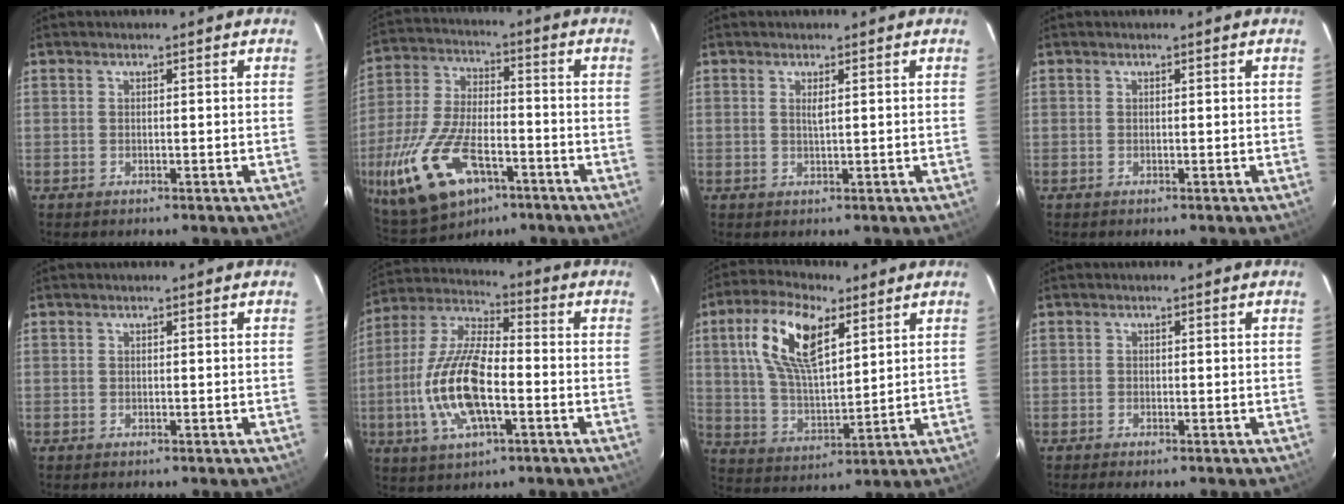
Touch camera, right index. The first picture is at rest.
{"total": 19.4, "force": [-9.2, 9.9, 13.9], "torque": [-0.312, -0.030, -0.159]}
{"total": 1.3, "force": [0.4, 0.1, 1.2], "torque": [-0.022, -0.001, 0.008]}
{"total": 0.0}
{"total": 0.0}
{"total": 15.9, "force": [-3.9, 6.0, 14.2], "torque": [-0.298, -0.002, -0.078]}
{"total": 14.7, "force": [6.2, 6.5, 11.6], "torque": [-0.221, 0.020, 0.120]}
{"total": 1.3, "force": [-1.2, 0.3, 0.5], "torque": [-0.011, -0.008, -0.023]}